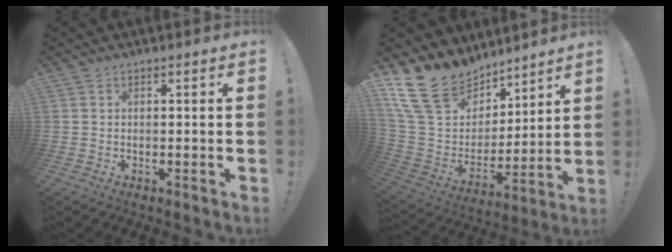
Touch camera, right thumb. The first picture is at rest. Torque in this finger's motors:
{"motor_torque": [1.25, 1.63, 0.32, 0.32, 0.12]}